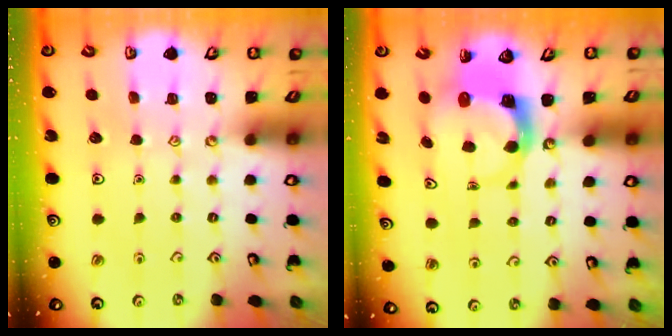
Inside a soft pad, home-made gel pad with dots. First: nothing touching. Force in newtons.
{"total": 3.9, "press": 3.9, "slide": 0.6}